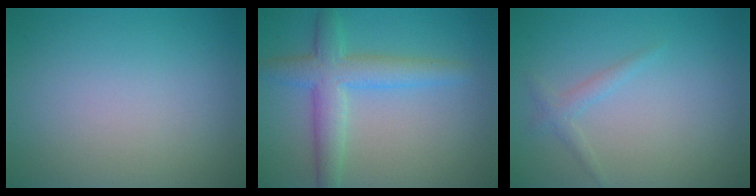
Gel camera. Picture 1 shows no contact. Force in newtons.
{"total": 4.6, "press": 4.6, "slide": 0.2}
{"total": 1.2, "press": 1.2, "slide": 0.1}